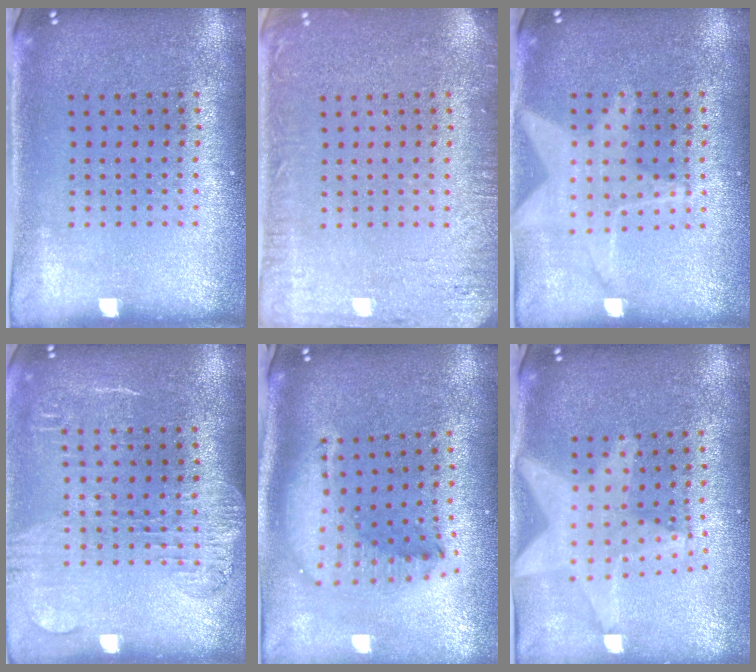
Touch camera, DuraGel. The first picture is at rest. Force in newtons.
{"total": 2.9, "press": 2.8, "slide": 0.4}
{"total": 1.3, "press": 1.3, "slide": 0.5}
{"total": 1.8, "press": 1.5, "slide": 1.0}
{"total": 1.9, "press": 1.5, "slide": 1.2}
{"total": 1.9, "press": 1.6, "slide": 1.0}